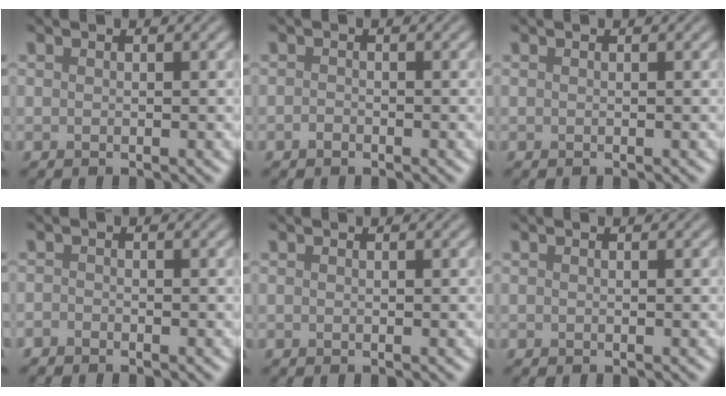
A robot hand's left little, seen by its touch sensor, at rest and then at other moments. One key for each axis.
{"total": 0.6, "fx": -0.4, "fy": 0.4, "fz": 0.3, "tx": -0.006, "ty": -0.001, "tz": -0.009}
{"total": 0.0}
{"total": 0.7, "fx": -0.7, "fy": 0.2, "fz": 0.1, "tx": -0.001, "ty": -0.003, "tz": -0.016}
{"total": 0.0}
{"total": 0.0}